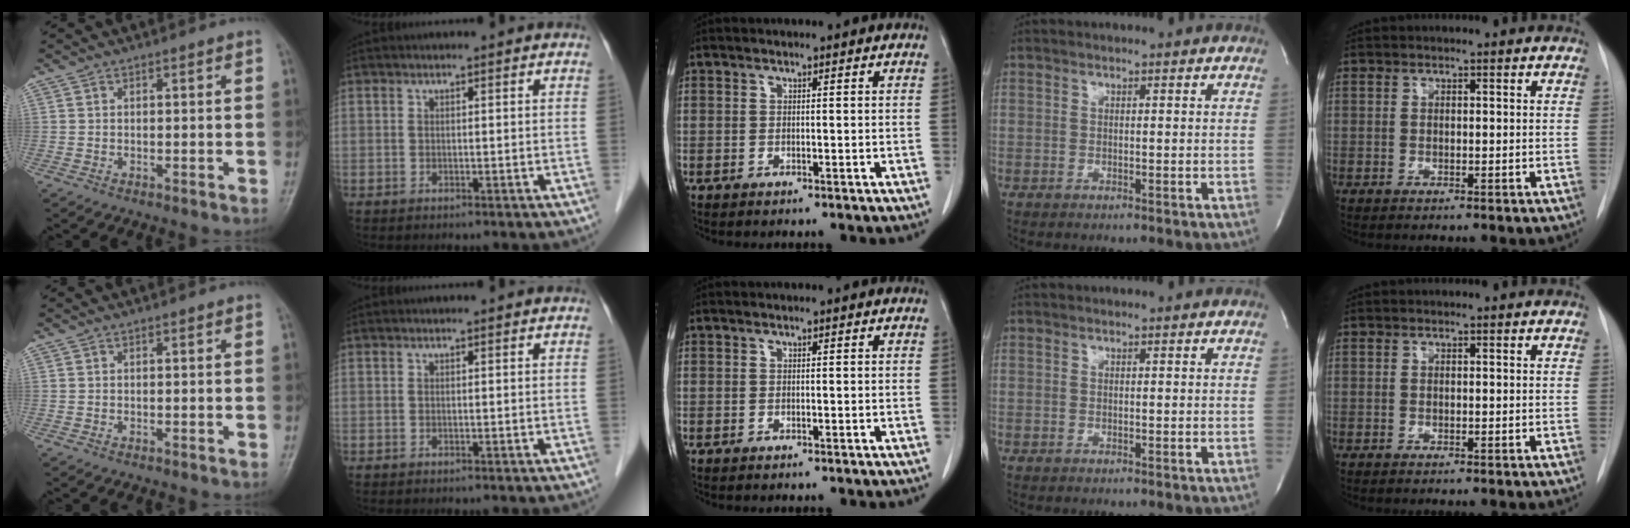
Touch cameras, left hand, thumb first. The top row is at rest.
{}